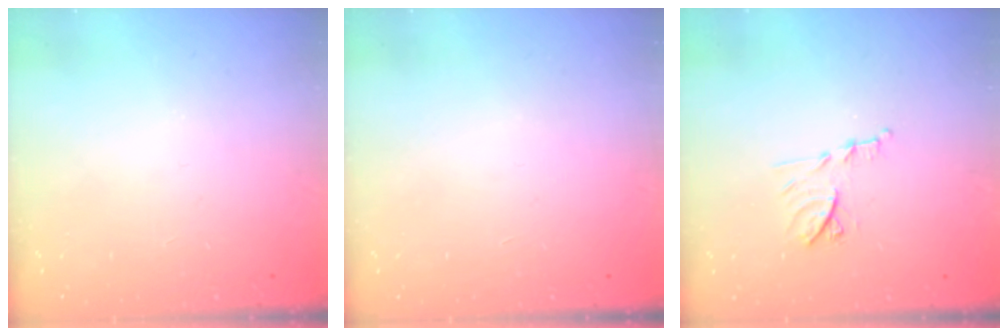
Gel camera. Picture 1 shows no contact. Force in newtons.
{"total": 1.5, "press": 1.5, "slide": 0.1}
{"total": 9.4, "press": 9.4, "slide": 0.1}